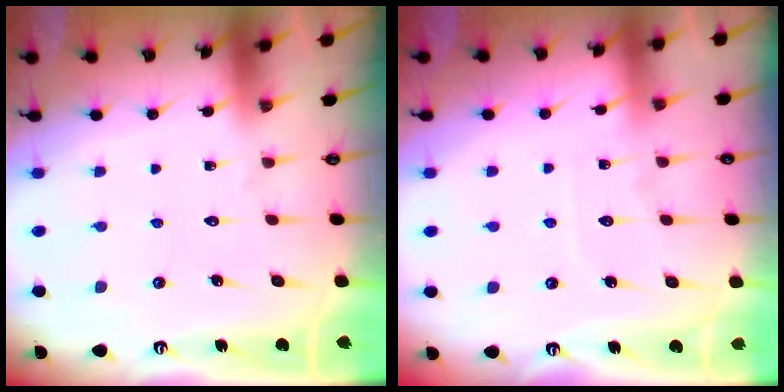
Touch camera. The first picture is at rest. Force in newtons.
{"total": 5.9, "press": 5.9, "slide": 0.6}